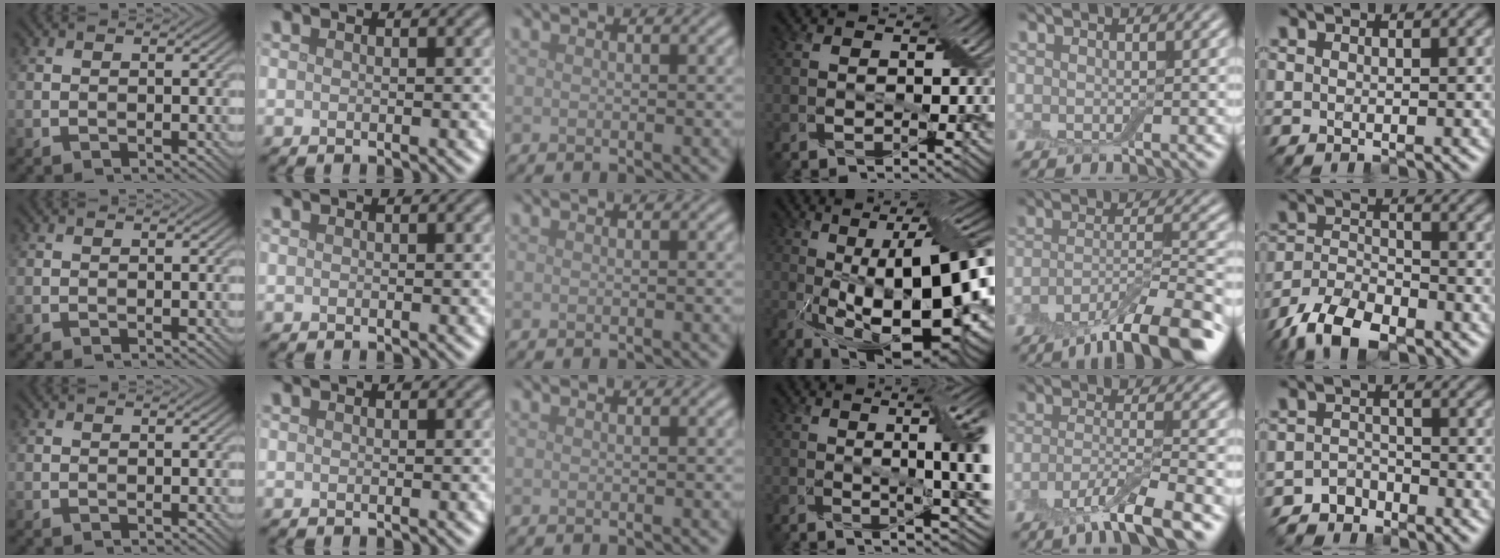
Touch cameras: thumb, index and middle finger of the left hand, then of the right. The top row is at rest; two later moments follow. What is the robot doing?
{"motion": "insert", "object": "drawer"}